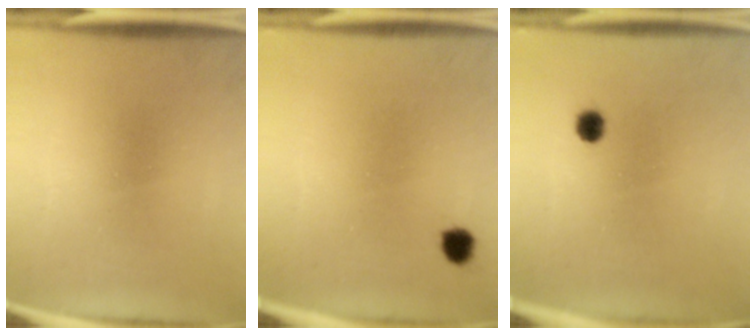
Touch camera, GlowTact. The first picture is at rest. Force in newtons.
{"total": 2.4}
{"total": 1.9}